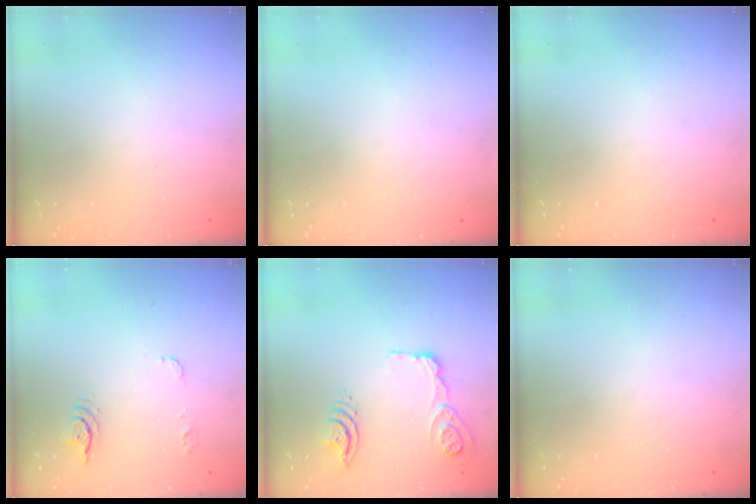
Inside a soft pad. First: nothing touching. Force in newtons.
{"total": 0.0}
{"total": 0.0}
{"total": 6.0, "press": 6.0, "slide": 0.4}
{"total": 21.3, "press": 16.2, "slide": 13.8}
{"total": 0.0}